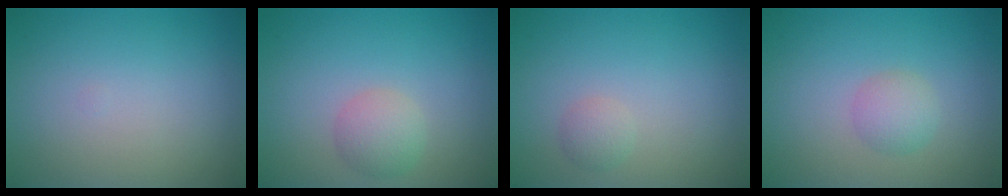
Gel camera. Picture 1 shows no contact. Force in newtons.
{"total": 2.3, "press": 2.3, "slide": 0.2}
{"total": 1.2, "press": 1.2, "slide": 0.0}
{"total": 2.0, "press": 2.0, "slide": 0.0}